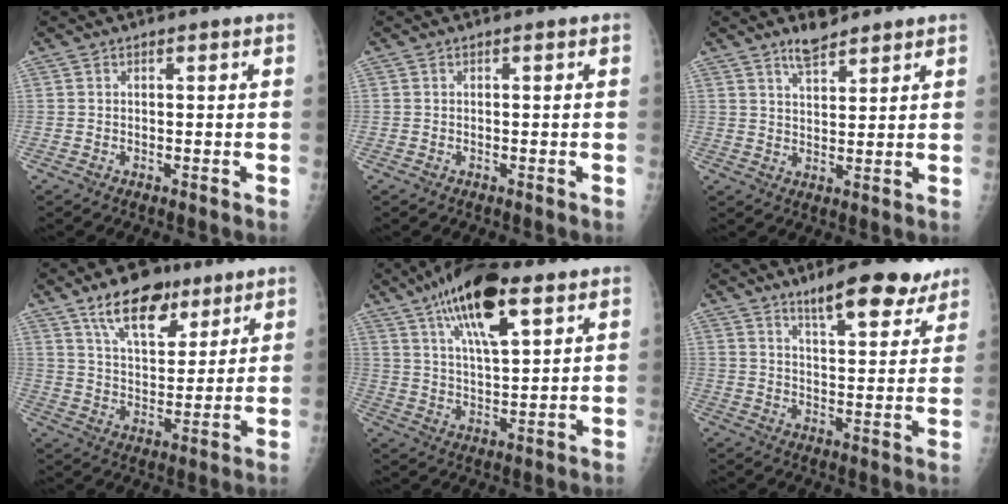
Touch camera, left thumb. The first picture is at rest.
{"total": 0.0}
{"total": 4.8, "force": [3.9, 1.6, 2.2], "torque": [-0.027, -0.028, 0.069]}
{"total": 13.3, "force": [8.4, 6.9, 7.7], "torque": [-0.089, -0.042, 0.142]}
{"total": 16.0, "force": [8.6, 5.6, 12.2], "torque": [-0.186, -0.021, 0.148]}
{"total": 12.1, "force": [8.7, 3.6, 7.5], "torque": [-0.074, -0.047, 0.128]}